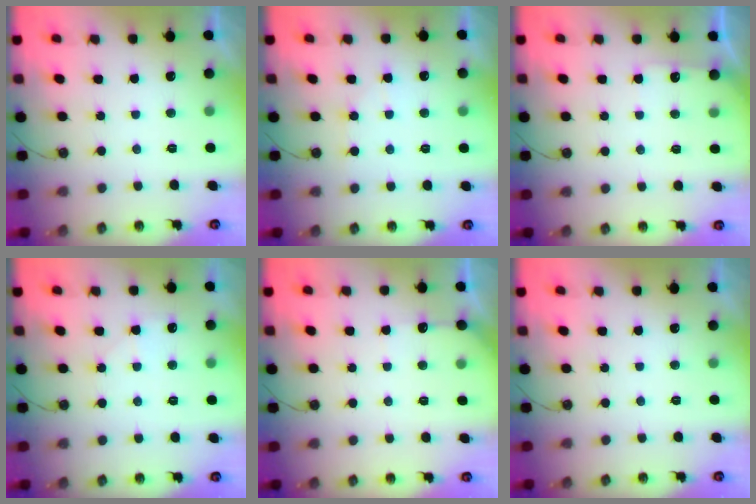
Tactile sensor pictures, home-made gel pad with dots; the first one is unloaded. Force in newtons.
{"total": 3.3, "press": 3.2, "slide": 0.4}
{"total": 3.7, "press": 3.6, "slide": 0.4}
{"total": 5.6, "press": 5.6, "slide": 0.6}
{"total": 5.0, "press": 5.0, "slide": 0.6}
{"total": 0.0}